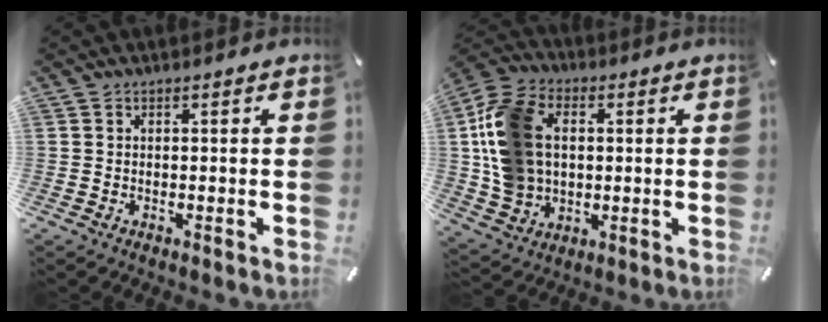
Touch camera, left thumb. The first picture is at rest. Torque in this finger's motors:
{"motor_torque": [0.92, 1.05, 2.44, -0.29, 0.80]}